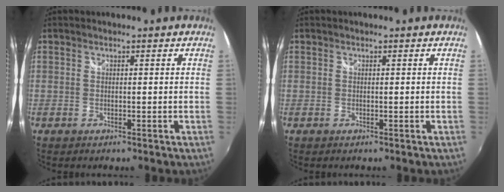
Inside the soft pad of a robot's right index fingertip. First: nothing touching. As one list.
[{"total": 0.0}]